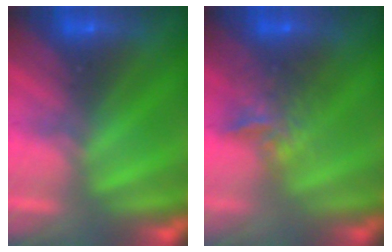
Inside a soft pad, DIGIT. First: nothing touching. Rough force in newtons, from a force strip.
{"total": 3.8}